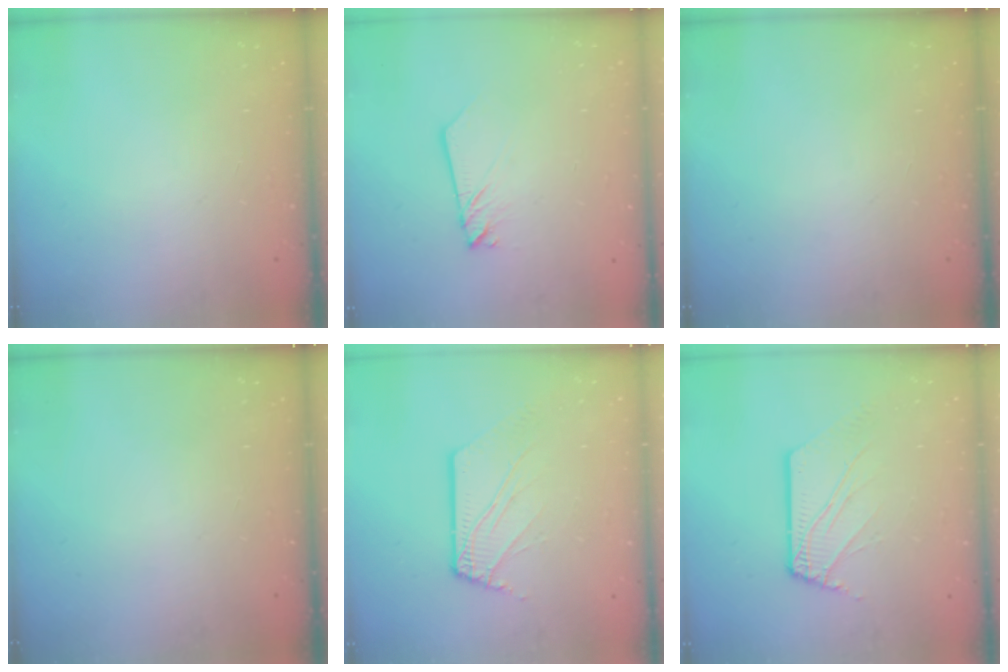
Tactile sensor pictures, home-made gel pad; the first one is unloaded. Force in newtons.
{"total": 2.7, "press": 2.6, "slide": 0.3}
{"total": 0.0}
{"total": 0.0}
{"total": 6.9, "press": 6.8, "slide": 0.8}
{"total": 6.9, "press": 6.8, "slide": 0.8}